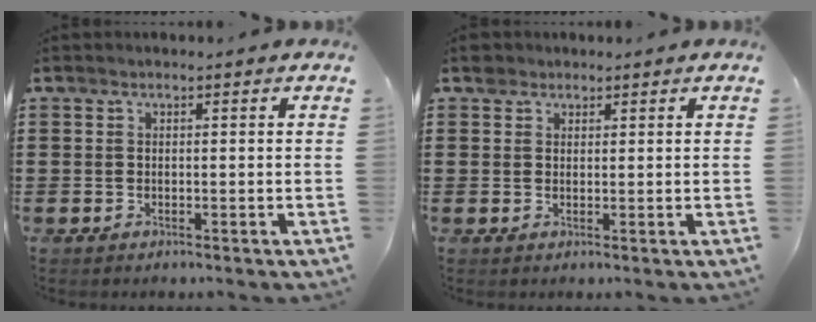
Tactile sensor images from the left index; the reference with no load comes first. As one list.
[{"total": 1.8, "force": [1.5, 1.0, 0.1], "torque": [-0.005, 0.005, 0.030]}]